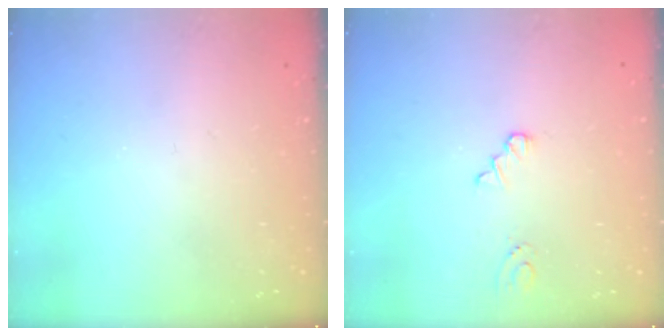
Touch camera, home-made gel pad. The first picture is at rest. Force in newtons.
{"total": 1.0, "press": 1.0, "slide": 0.1}